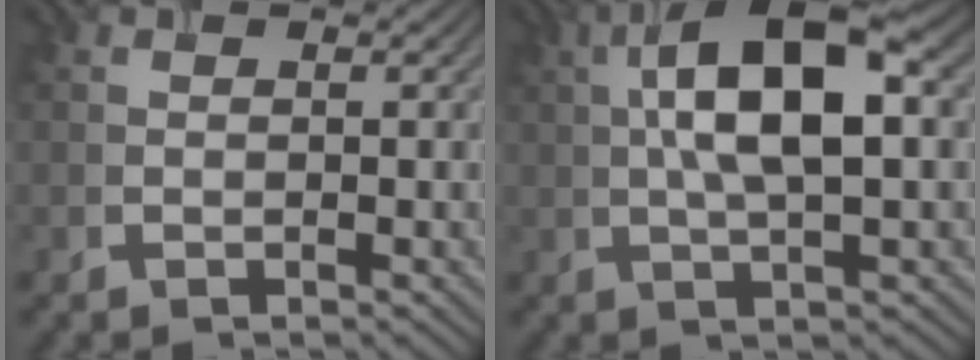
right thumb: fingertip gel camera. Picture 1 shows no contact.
{"total": 11.4, "force": [1.9, 4.3, 10.4], "torque": [-0.187, 0.016, 0.030]}